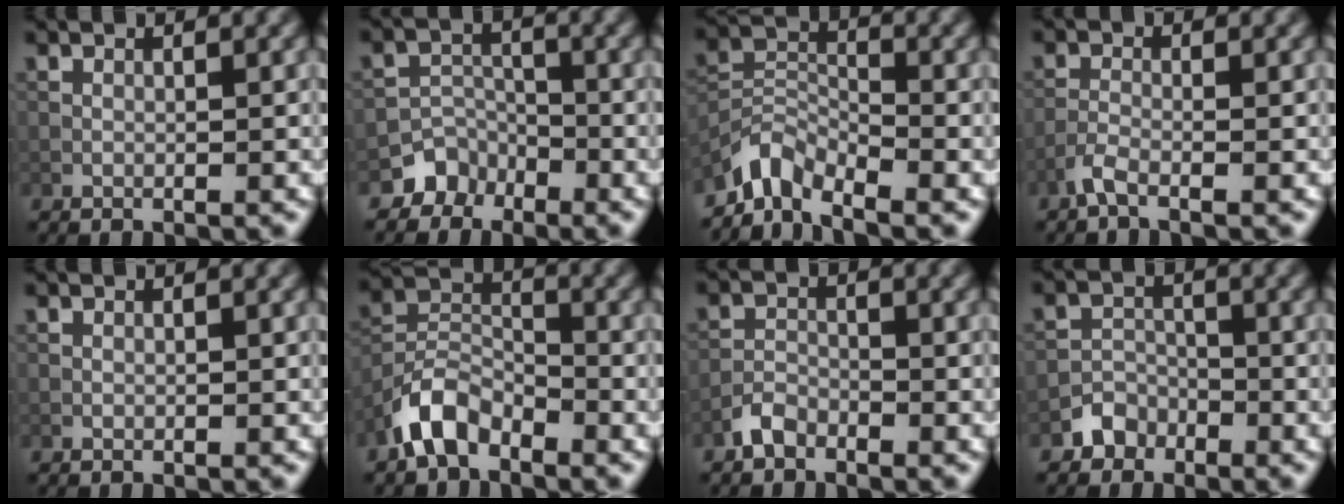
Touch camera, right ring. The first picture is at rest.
{"total": 2.9, "force": [-2.2, 1.9, 0.1], "torque": [0.013, 0.007, -0.041]}
{"total": 4.0, "force": [-3.5, 1.3, 1.3], "torque": [-0.020, 0.004, -0.083]}
{"total": 1.8, "force": [-1.3, 0.3, 1.1], "torque": [-0.027, 0.000, -0.036]}
{"total": 0.0}
{"total": 5.2, "force": [-3.7, 2.6, 2.6], "torque": [-0.048, 0.008, -0.083]}
{"total": 2.0, "force": [-1.6, 1.0, 0.7], "torque": [-0.010, 0.009, -0.036]}
{"total": 2.3, "force": [-1.7, 1.6, 0.2], "torque": [0.008, 0.010, -0.034]}